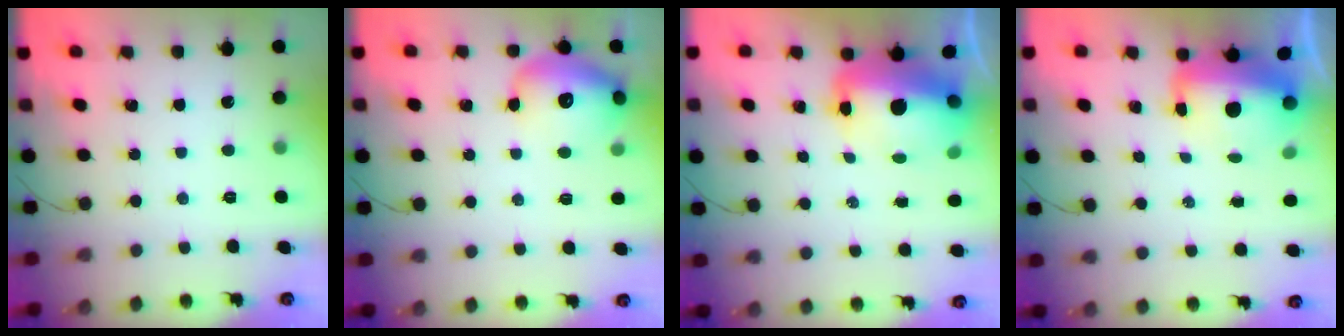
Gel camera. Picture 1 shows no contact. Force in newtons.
{"total": 14.8, "press": 14.6, "slide": 2.1}
{"total": 15.8, "press": 15.5, "slide": 3.5}
{"total": 10.6, "press": 10.3, "slide": 2.5}